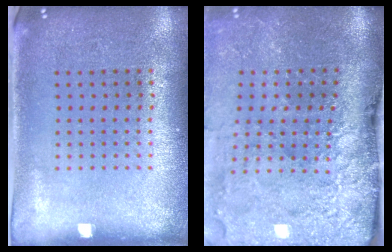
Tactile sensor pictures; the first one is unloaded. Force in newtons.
{"total": 5.1, "press": 3.8, "slide": 3.3}